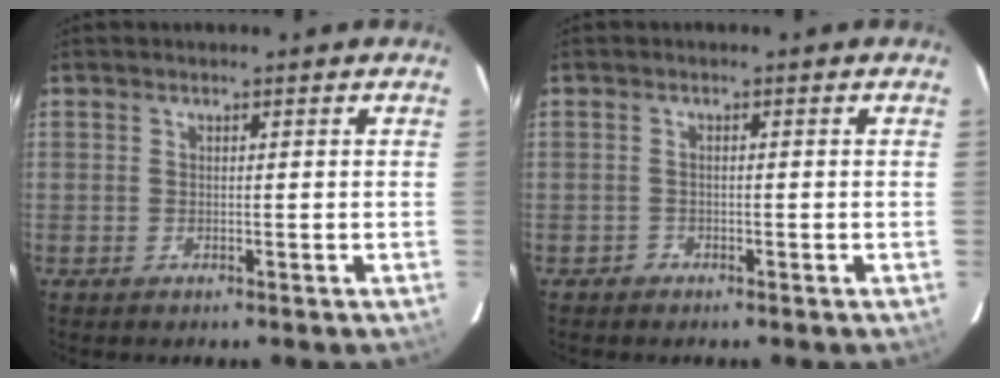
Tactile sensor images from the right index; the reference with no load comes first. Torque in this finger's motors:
{"motor_torque": [0.07, -0.02, -0.05, -0.05]}